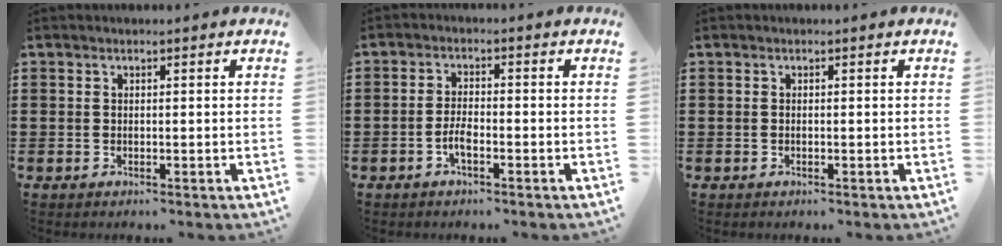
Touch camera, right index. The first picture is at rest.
{"total": 3.0, "force": [-1.5, 0.8, 2.4], "torque": [-0.057, -0.002, -0.033]}
{"total": 0.0}